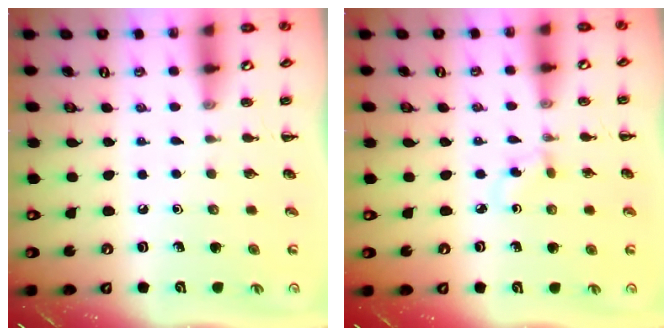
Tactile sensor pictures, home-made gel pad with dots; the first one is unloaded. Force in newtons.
{"total": 2.6, "press": 2.4, "slide": 1.0}